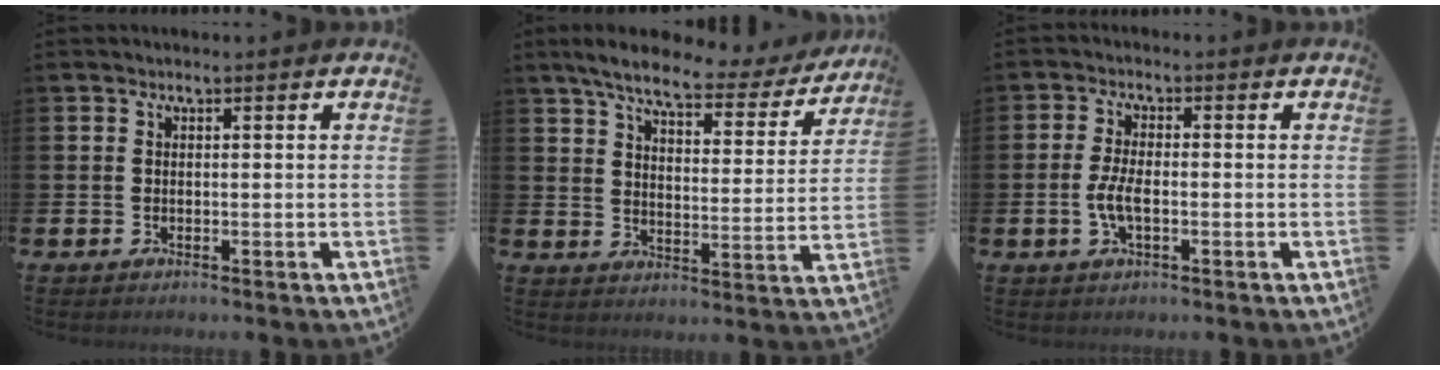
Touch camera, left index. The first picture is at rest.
{"total": 7.1, "force": [6.0, 1.6, 3.5], "torque": [-0.088, -0.032, 0.097]}
{"total": 3.7, "force": [-0.9, 1.5, 3.3], "torque": [-0.064, -0.004, -0.023]}